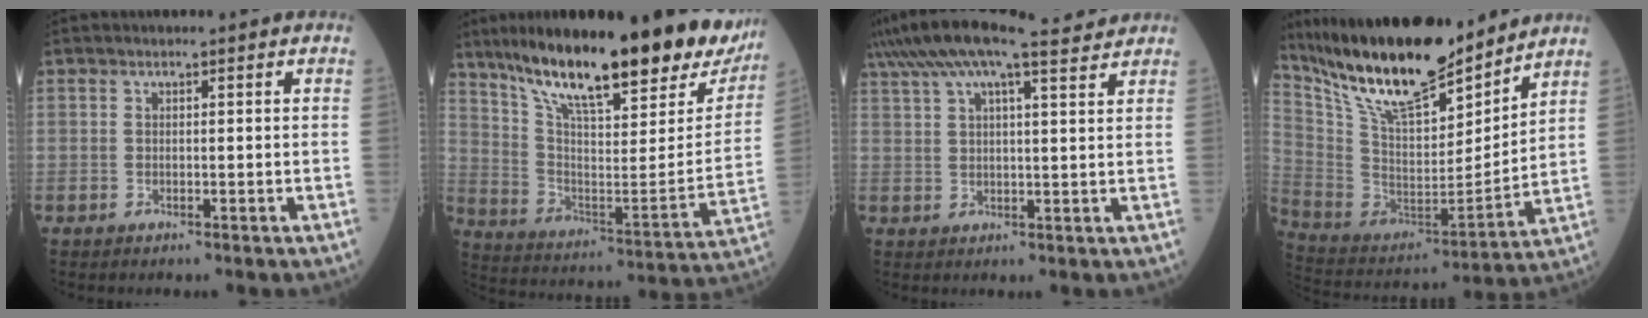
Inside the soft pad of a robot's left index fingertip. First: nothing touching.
{"total": 30.7, "force": [23.5, 6.5, 18.7], "torque": [-0.301, -0.035, 0.336]}
{"total": 16.1, "force": [13.5, 2.0, 8.6], "torque": [-0.176, 0.044, 0.208]}
{"total": 22.0, "force": [18.0, 5.0, 11.7], "torque": [-0.221, -0.006, 0.329]}